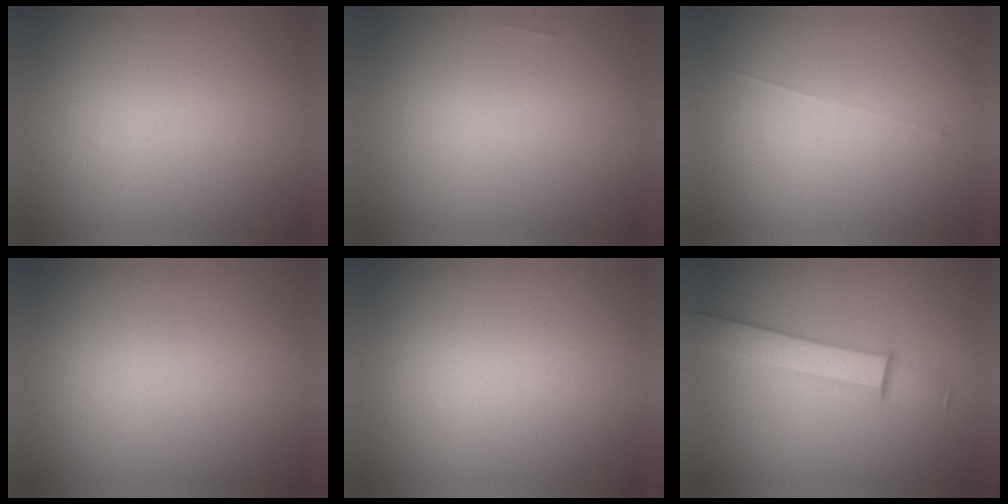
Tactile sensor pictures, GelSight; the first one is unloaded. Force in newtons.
{"total": 1.2}
{"total": 1.3}
{"total": 0.0}
{"total": 0.0}
{"total": 4.7}